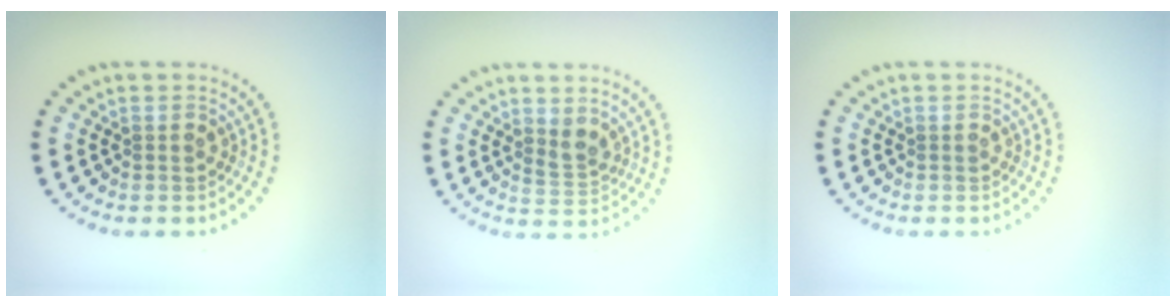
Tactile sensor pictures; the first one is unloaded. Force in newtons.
{"total": 1.6, "press": 1.4, "slide": 0.9}
{"total": 0.0}